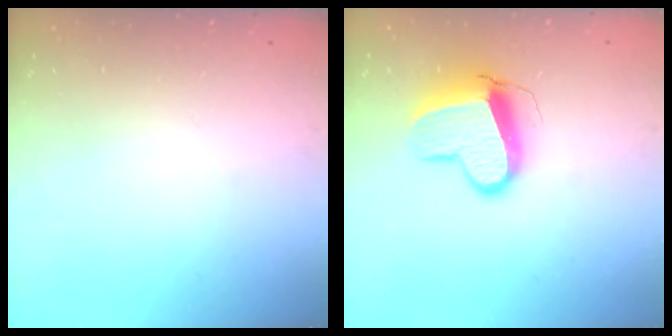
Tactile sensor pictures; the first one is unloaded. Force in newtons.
{"total": 12.0, "press": 11.9, "slide": 1.2}